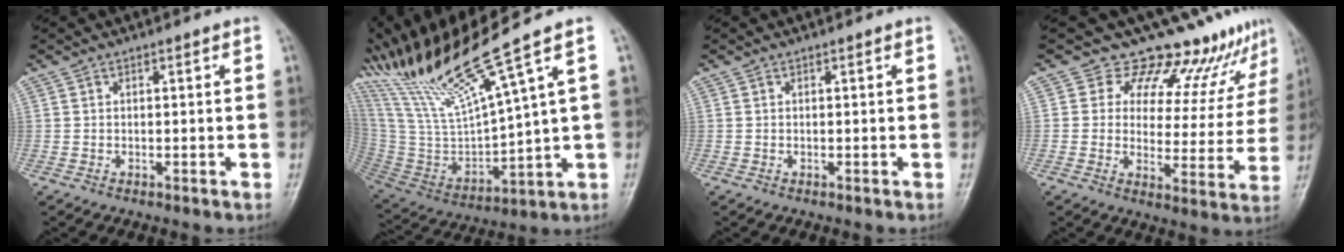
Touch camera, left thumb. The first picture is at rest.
{"total": 20.8, "force": [15.4, -0.3, 14.0], "torque": [-0.266, -0.060, 0.307]}
{"total": 0.0}
{"total": 14.3, "force": [12.8, 5.5, 3.3], "torque": [0.008, -0.093, 0.148]}